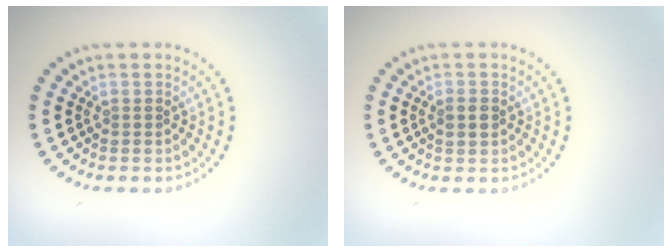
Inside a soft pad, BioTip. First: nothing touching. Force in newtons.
{"total": 1.5, "press": 1.5, "slide": 0.2}